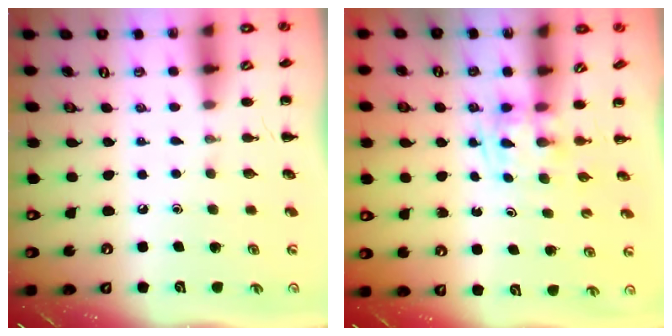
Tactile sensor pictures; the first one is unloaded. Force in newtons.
{"total": 1.2, "press": 1.0, "slide": 0.7}